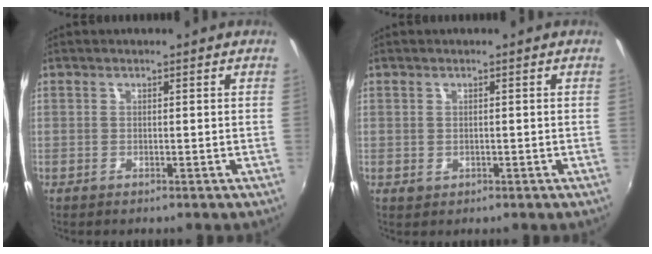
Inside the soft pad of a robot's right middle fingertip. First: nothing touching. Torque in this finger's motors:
{"motor_torque": [0.42, -0.24, 0.00, 0.02]}